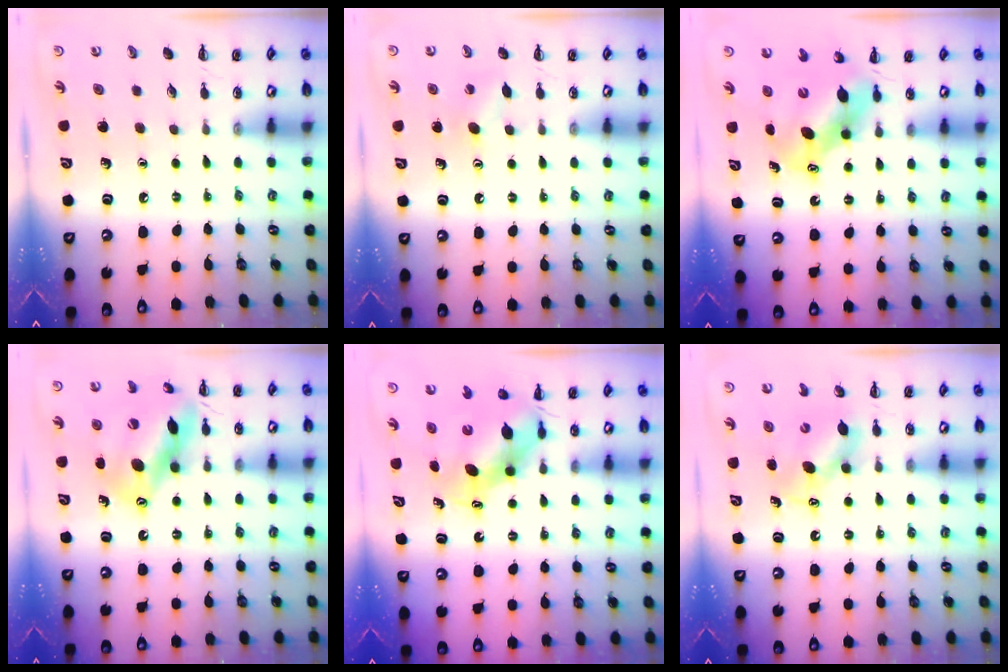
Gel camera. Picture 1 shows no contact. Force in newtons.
{"total": 5.3, "press": 5.0, "slide": 1.5}
{"total": 6.7, "press": 6.5, "slide": 1.3}
{"total": 14.5, "press": 13.9, "slide": 4.3}
{"total": 6.6, "press": 6.5, "slide": 1.2}
{"total": 6.6, "press": 6.6, "slide": 0.8}